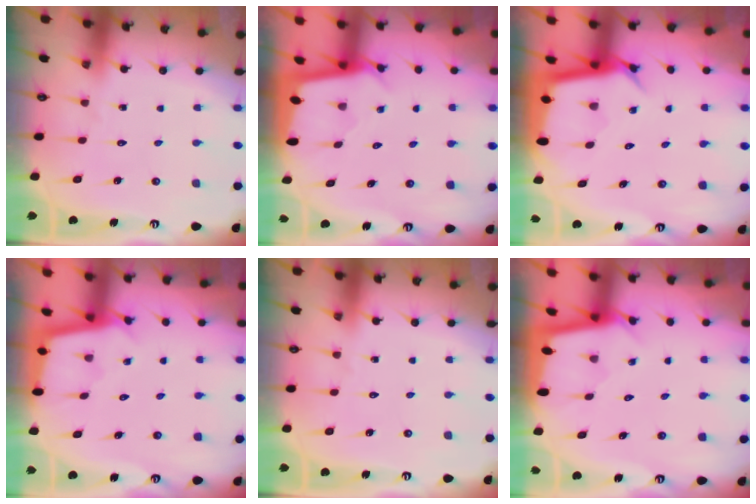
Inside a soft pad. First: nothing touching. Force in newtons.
{"total": 2.3, "press": 2.3, "slide": 0.1}
{"total": 4.6, "press": 4.5, "slide": 0.3}
{"total": 2.5, "press": 2.5, "slide": 0.2}
{"total": 0.0}
{"total": 2.0, "press": 2.0, "slide": 0.2}